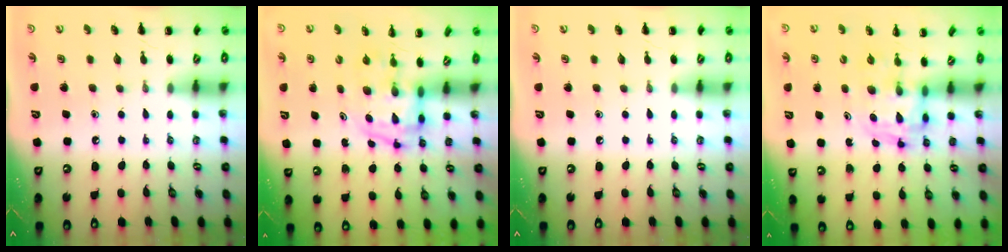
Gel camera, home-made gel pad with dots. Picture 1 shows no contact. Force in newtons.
{"total": 3.9, "press": 3.8, "slide": 0.6}
{"total": 0.0}
{"total": 3.6, "press": 3.5, "slide": 0.6}